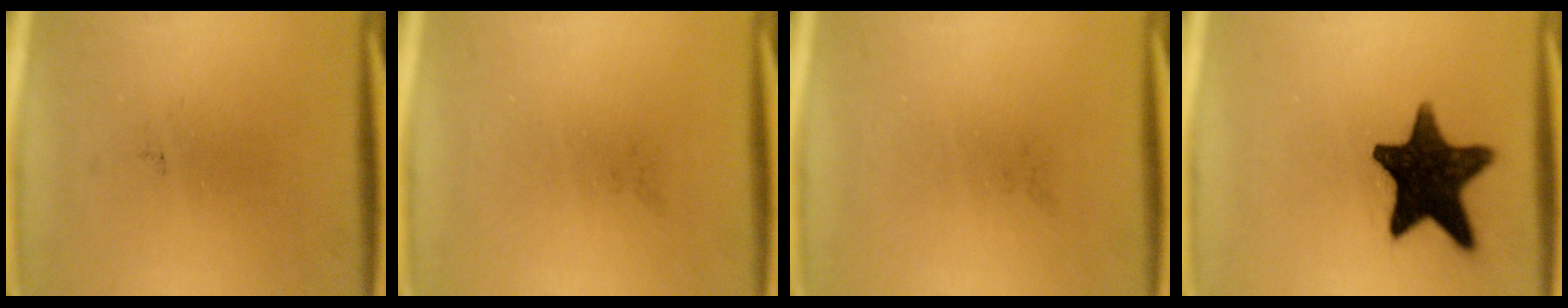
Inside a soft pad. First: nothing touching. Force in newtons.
{"total": 0.0}
{"total": 0.0}
{"total": 16.4}